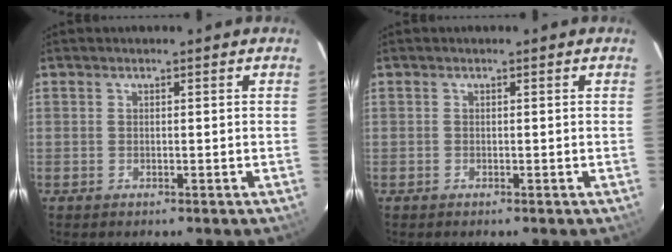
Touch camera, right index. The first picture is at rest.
{"total": 0.0}